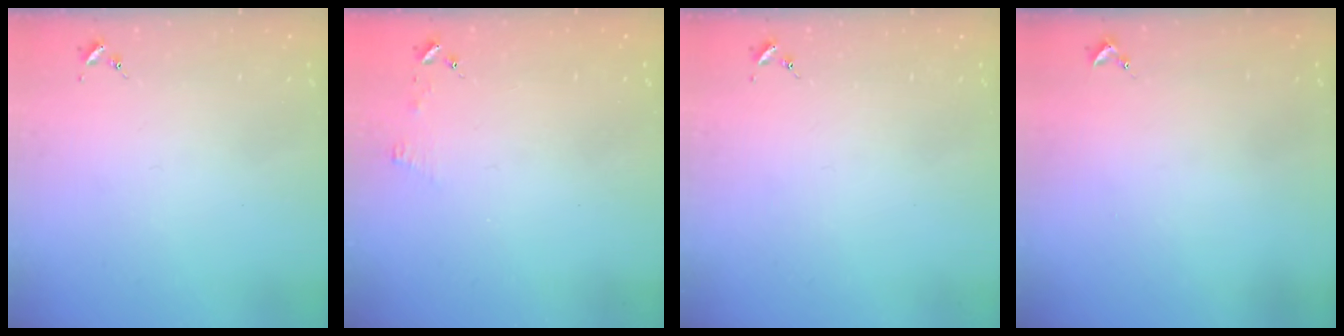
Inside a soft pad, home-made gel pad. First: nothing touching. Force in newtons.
{"total": 3.7, "press": 3.7, "slide": 0.3}
{"total": 0.0}
{"total": 0.9, "press": 0.9, "slide": 0.0}